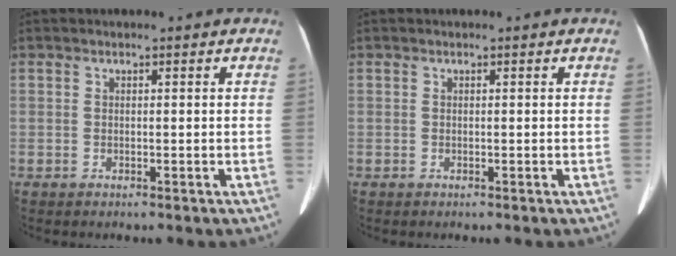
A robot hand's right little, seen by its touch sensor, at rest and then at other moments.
{"total": 0.0}